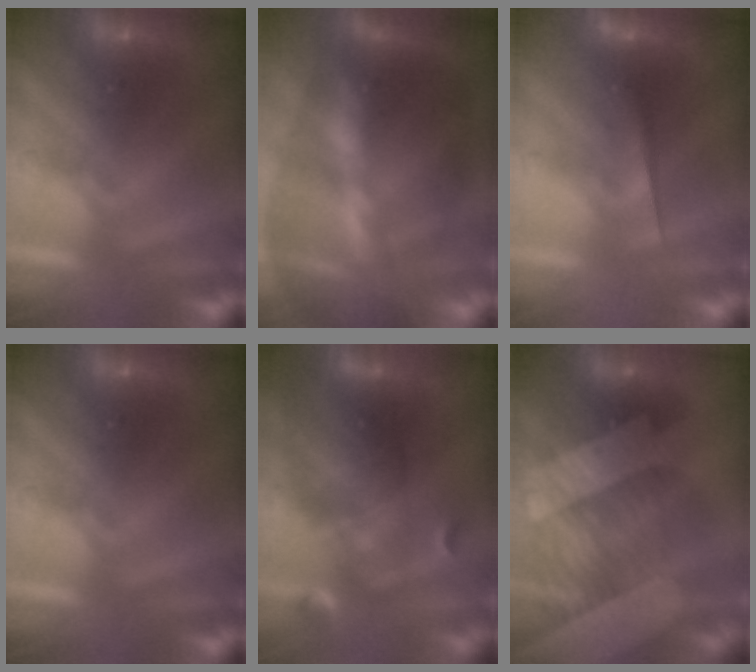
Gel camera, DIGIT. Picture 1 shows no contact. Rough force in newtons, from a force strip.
{"total": 11.1}
{"total": 4.4}
{"total": 0.0}
{"total": 5.7}
{"total": 3.2}